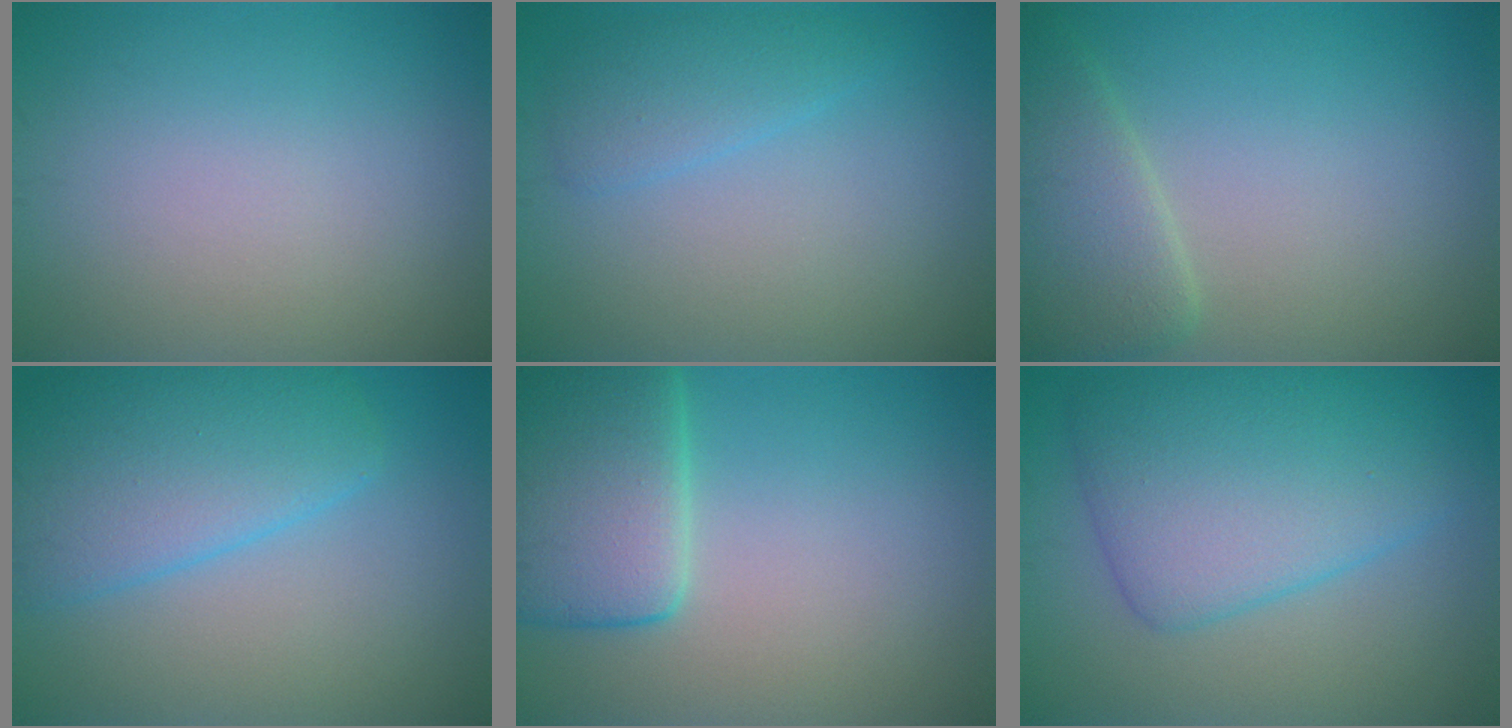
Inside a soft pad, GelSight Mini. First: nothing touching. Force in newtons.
{"total": 2.3, "press": 2.3, "slide": 0.0}
{"total": 4.2, "press": 4.2, "slide": 0.1}
{"total": 6.4, "press": 6.4, "slide": 0.3}
{"total": 7.4, "press": 7.4, "slide": 0.5}
{"total": 8.0, "press": 8.0, "slide": 0.1}